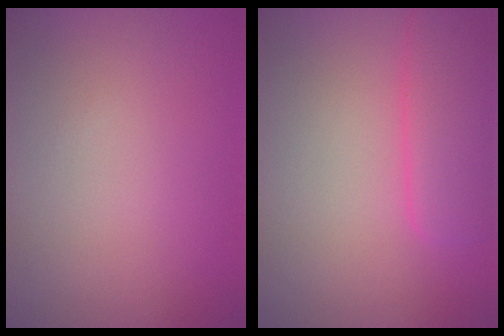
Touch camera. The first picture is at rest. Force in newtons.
{"total": 4.2, "press": 4.2, "slide": 0.2}